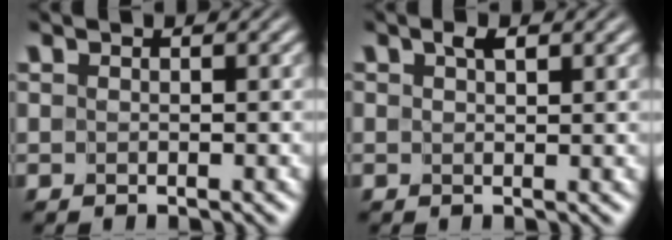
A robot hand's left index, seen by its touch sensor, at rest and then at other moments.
{"total": 1.5, "force": [0.9, 0.5, 1.0], "torque": [-0.013, -0.001, 0.014]}